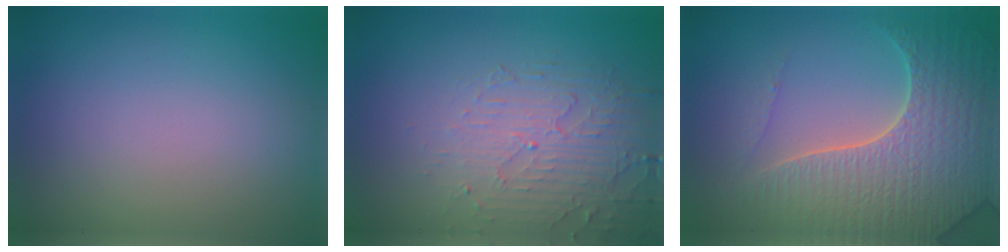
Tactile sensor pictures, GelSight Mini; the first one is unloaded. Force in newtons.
{"total": 3.8, "press": 3.4, "slide": 1.8}
{"total": 7.0, "press": 6.8, "slide": 1.7}